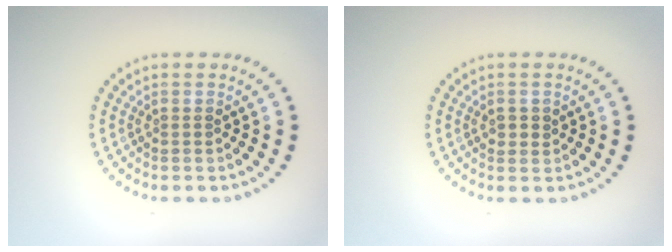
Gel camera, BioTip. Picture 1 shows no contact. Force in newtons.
{"total": 1.2, "press": 1.2, "slide": 0.3}